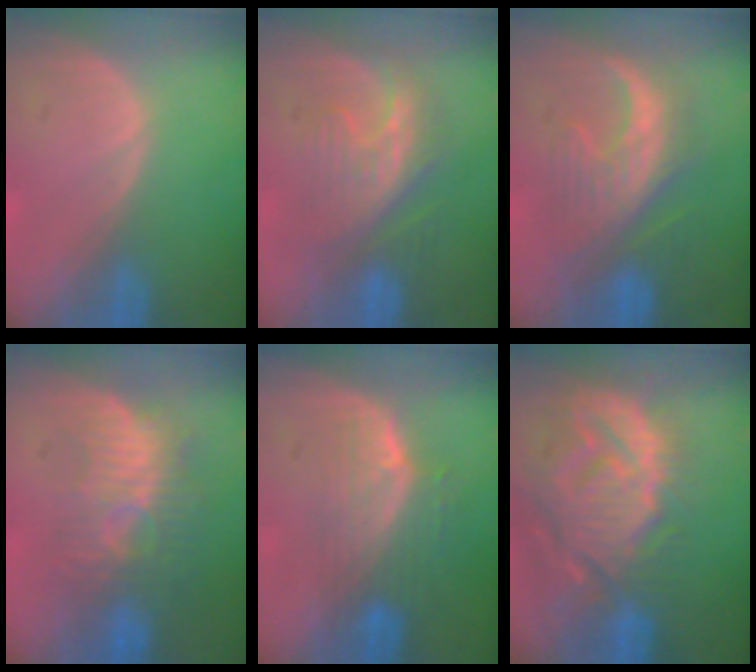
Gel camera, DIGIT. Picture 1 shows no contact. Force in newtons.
{"total": 7.6, "press": 7.4, "slide": 1.7}
{"total": 8.6, "press": 8.5, "slide": 1.0}
{"total": 9.1, "press": 8.3, "slide": 3.7}
{"total": 7.3, "press": 6.5, "slide": 3.3}
{"total": 14.4, "press": 12.4, "slide": 7.3}